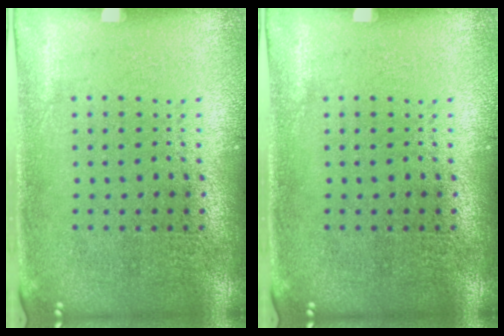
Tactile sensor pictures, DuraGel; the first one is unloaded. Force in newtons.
{"total": 0.0}